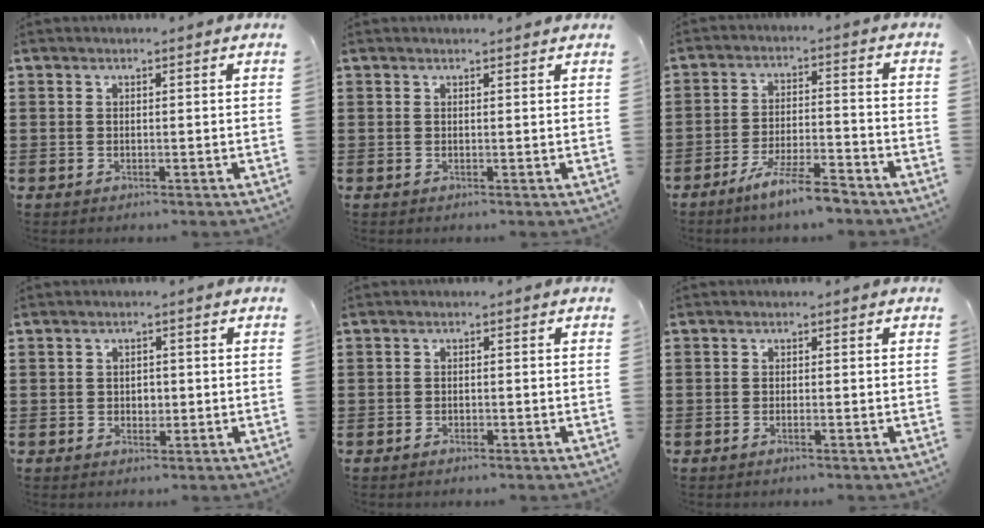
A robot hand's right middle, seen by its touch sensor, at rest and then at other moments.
{"total": 0.6, "force": [0.6, 0.0, 0.1], "torque": [-0.002, -0.003, 0.011]}
{"total": 6.8, "force": [-5.7, 0.4, 3.8], "torque": [-0.079, -0.004, -0.107]}
{"total": 1.5, "force": [0.0, 1.2, 0.9], "torque": [-0.010, 0.004, -0.004]}
{"total": 0.9, "force": [-0.8, 0.3, 0.3], "torque": [-0.008, -0.002, -0.016]}
{"total": 0.6, "force": [-0.3, 0.0, 0.5], "torque": [-0.010, -0.003, -0.006]}